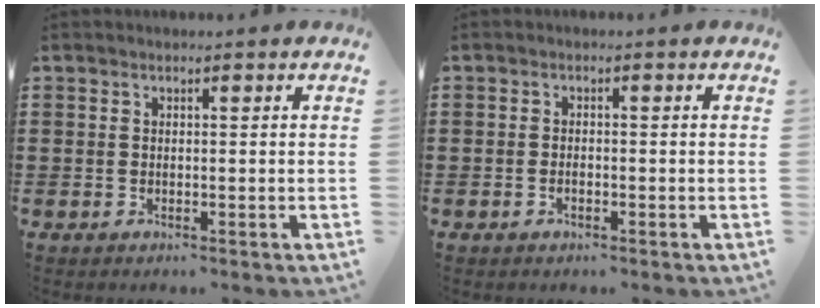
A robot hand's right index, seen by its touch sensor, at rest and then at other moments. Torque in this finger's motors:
{"motor_torque": [-0.45, 0.60, -0.02, 0.00]}